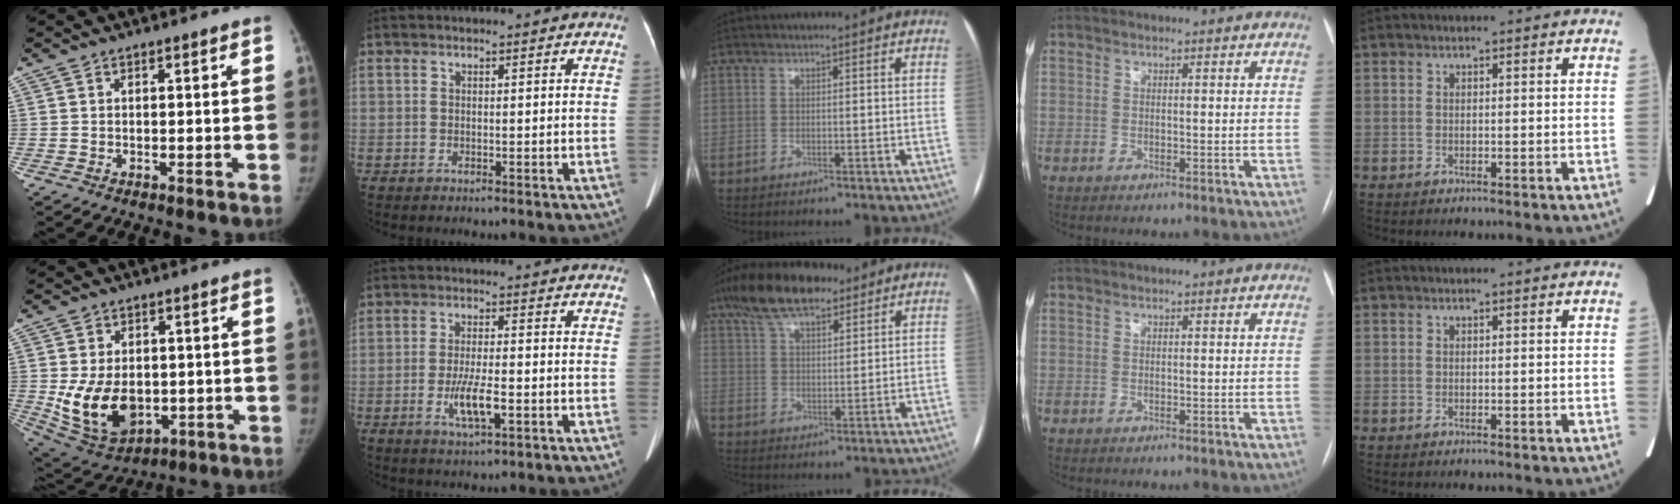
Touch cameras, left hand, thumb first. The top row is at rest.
{"thumb": {"total": 13.8, "force": [-1.5, 9.7, 9.8], "torque": [-0.145, -0.007, 0.003]}, "index": {"total": 5.3, "force": [-1.6, 0.9, 4.9], "torque": [-0.100, -0.007, -0.027]}, "middle": {"total": 11.8, "force": [8.5, 4.1, 7.1], "torque": [-0.142, 0.030, 0.152]}}